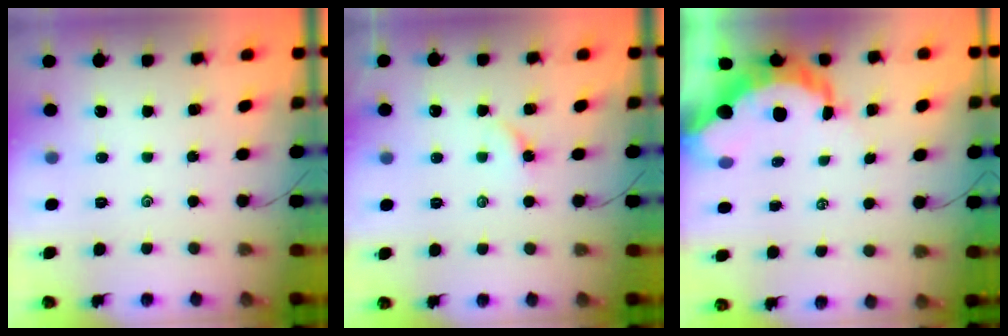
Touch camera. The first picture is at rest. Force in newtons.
{"total": 5.9, "press": 5.8, "slide": 0.7}
{"total": 10.5, "press": 10.4, "slide": 1.4}